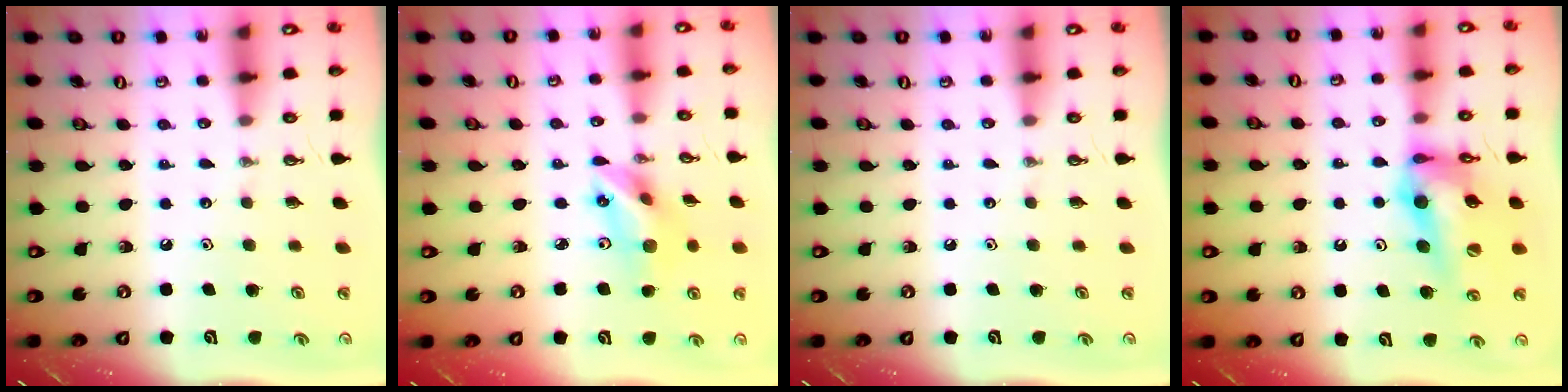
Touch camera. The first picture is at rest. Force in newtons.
{"total": 11.5, "press": 11.1, "slide": 2.9}
{"total": 0.0}
{"total": 13.6, "press": 12.8, "slide": 4.6}